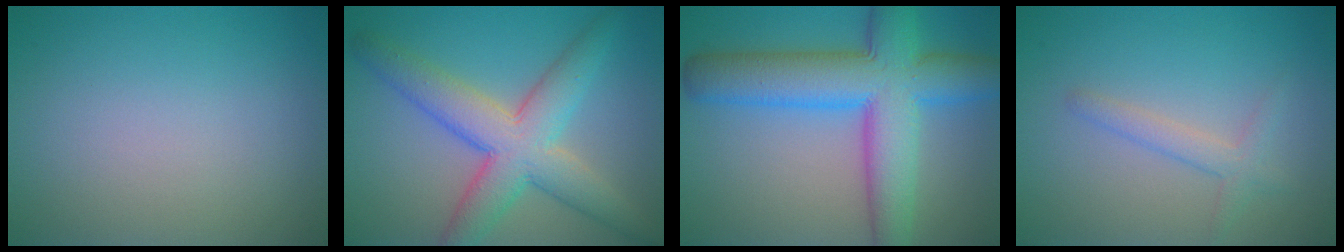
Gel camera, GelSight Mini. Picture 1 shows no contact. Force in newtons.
{"total": 7.4, "press": 7.4, "slide": 0.4}
{"total": 10.1, "press": 10.1, "slide": 0.3}
{"total": 1.9, "press": 1.9, "slide": 0.1}